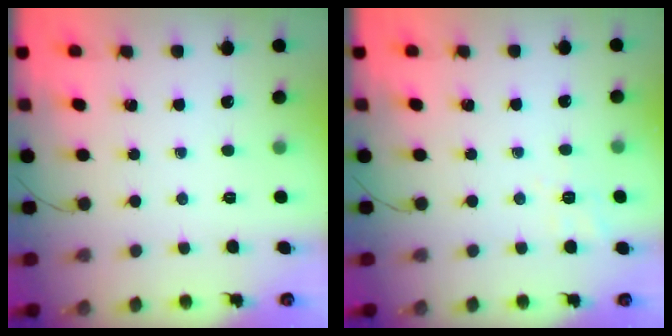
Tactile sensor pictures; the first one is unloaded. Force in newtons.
{"total": 2.2, "press": 0.9, "slide": 2.0}